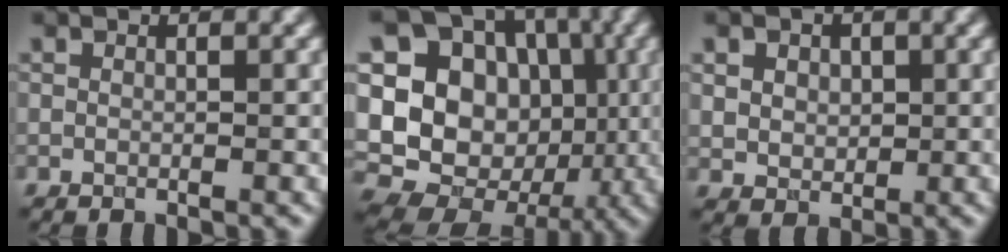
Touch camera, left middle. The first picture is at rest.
{"total": 15.1, "force": [0.4, 13.1, 7.6], "torque": [-0.154, 0.007, -0.007]}
{"total": 3.8, "force": [1.6, 2.9, 1.9], "torque": [-0.048, 0.009, 0.023]}